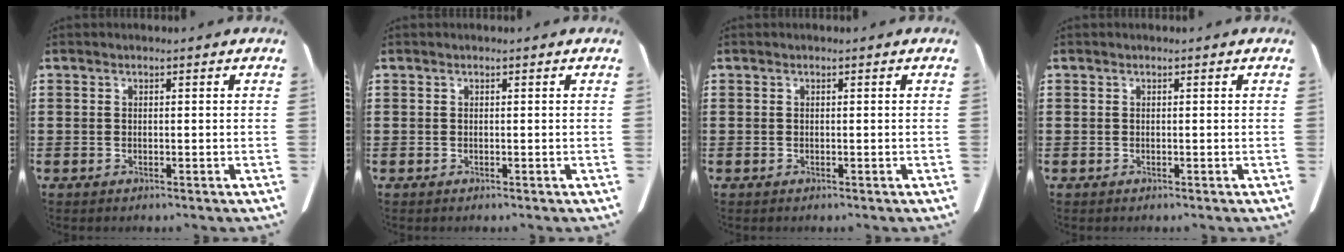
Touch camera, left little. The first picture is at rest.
{"total": 0.0}
{"total": 0.0}
{"total": 0.0}